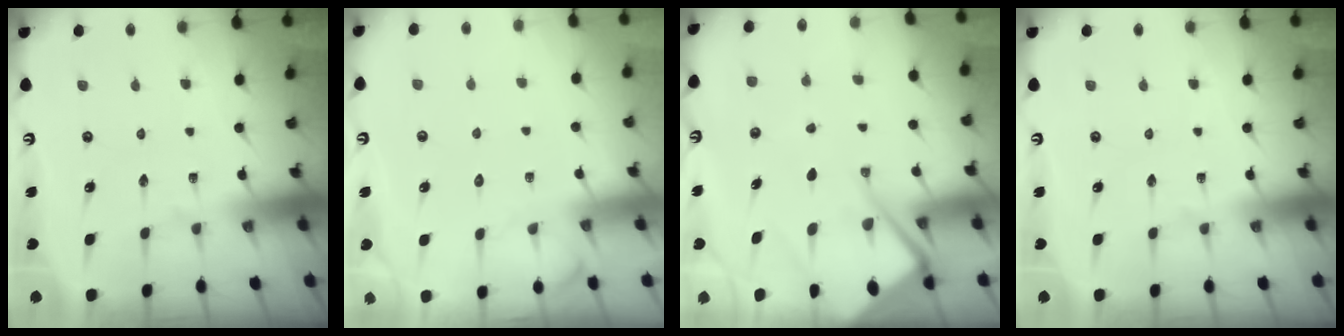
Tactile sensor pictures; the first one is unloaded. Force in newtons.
{"total": 4.2, "press": 4.1, "slide": 0.6}
{"total": 13.2, "press": 13.2, "slide": 1.3}
{"total": 0.0}